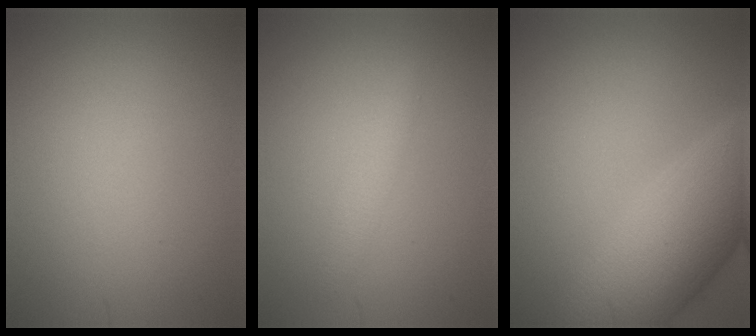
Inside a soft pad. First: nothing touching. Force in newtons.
{"total": 1.5, "press": 1.5, "slide": 0.1}
{"total": 8.8, "press": 8.8, "slide": 0.3}